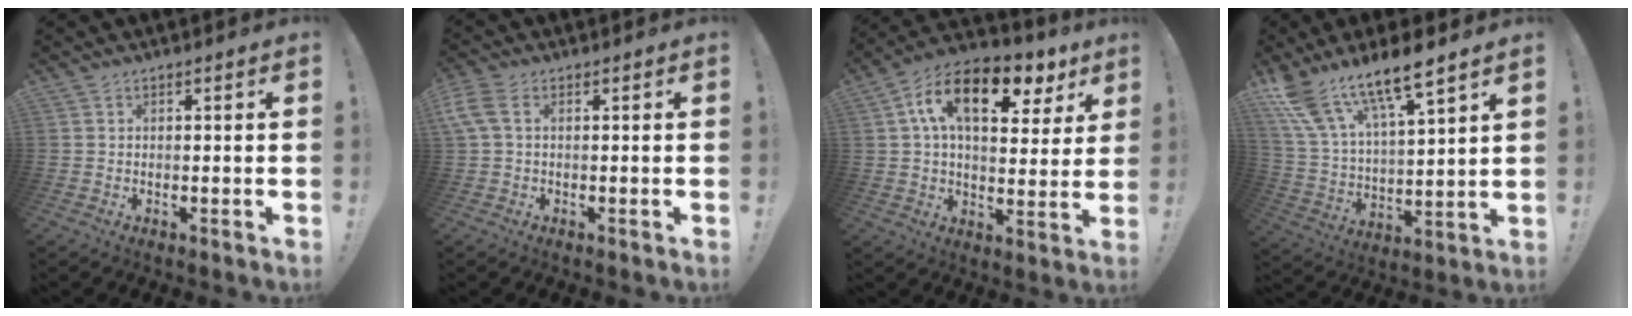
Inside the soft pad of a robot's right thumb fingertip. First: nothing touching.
{"total": 4.7, "force": [1.3, 2.2, 3.9], "torque": [-0.087, -0.003, 0.026]}
{"total": 16.9, "force": [6.9, 8.9, 12.6], "torque": [-0.200, -0.023, 0.115]}
{"total": 15.3, "force": [11.9, 4.3, 8.5], "torque": [-0.169, -0.080, 0.214]}